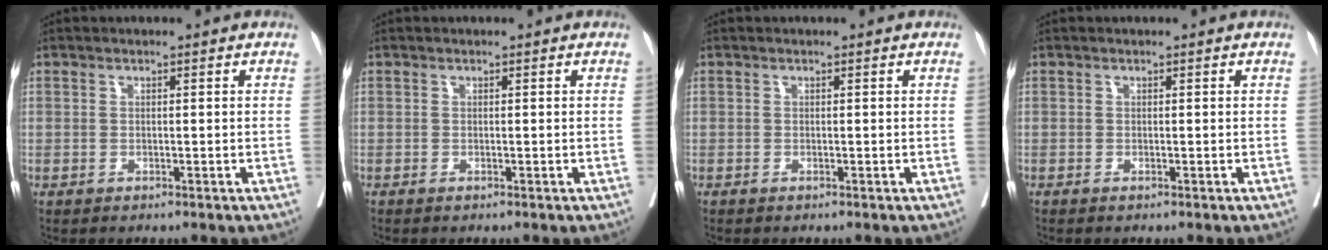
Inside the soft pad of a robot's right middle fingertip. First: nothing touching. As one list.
[{"total": 0.0}, {"total": 0.0}, {"total": 0.0}]